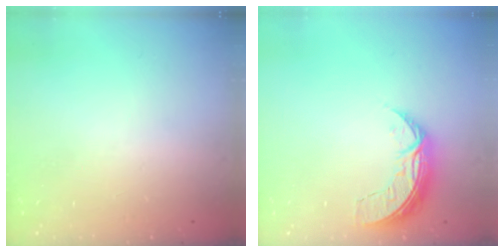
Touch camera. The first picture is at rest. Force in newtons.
{"total": 7.3, "press": 7.3, "slide": 0.6}